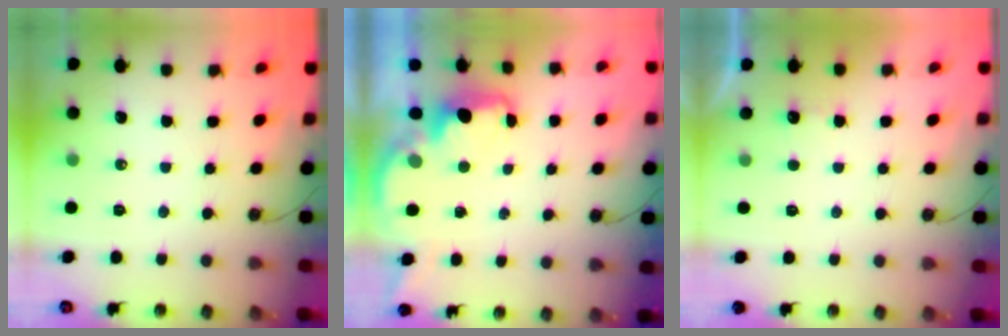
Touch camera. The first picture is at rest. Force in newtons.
{"total": 2.2, "press": 2.0, "slide": 0.9}
{"total": 0.9, "press": 0.6, "slide": 0.7}